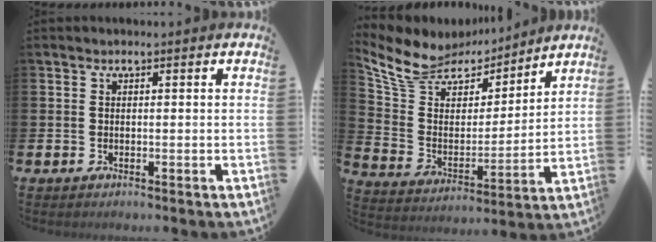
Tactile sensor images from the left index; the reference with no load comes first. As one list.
[{"total": 9.3, "force": [8.1, 4.1, 1.7], "torque": [-0.085, -0.054, 0.146]}]